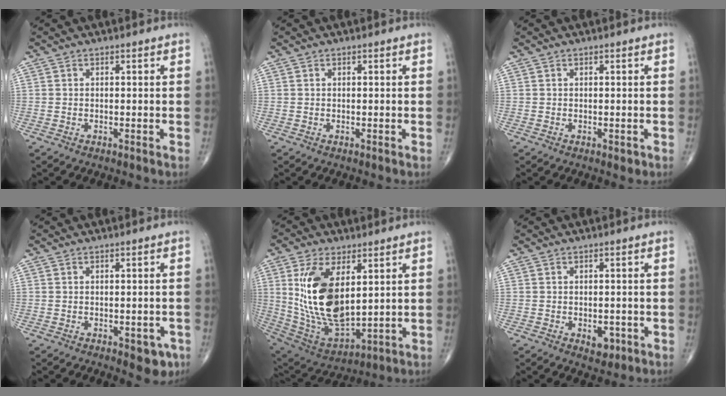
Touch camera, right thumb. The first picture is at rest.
{"total": 0.0}
{"total": 0.8, "force": [-0.1, 0.5, 0.6], "torque": [-0.006, -0.002, 0.002]}
{"total": 4.3, "force": [-1.8, 2.2, 3.2], "torque": [-0.015, 0.002, -0.017]}
{"total": 18.4, "force": [4.3, 9.2, 15.3], "torque": [-0.287, -0.026, 0.101]}
{"total": 3.2, "force": [-1.0, 2.0, 2.3], "torque": [-0.018, 0.000, -0.007]}